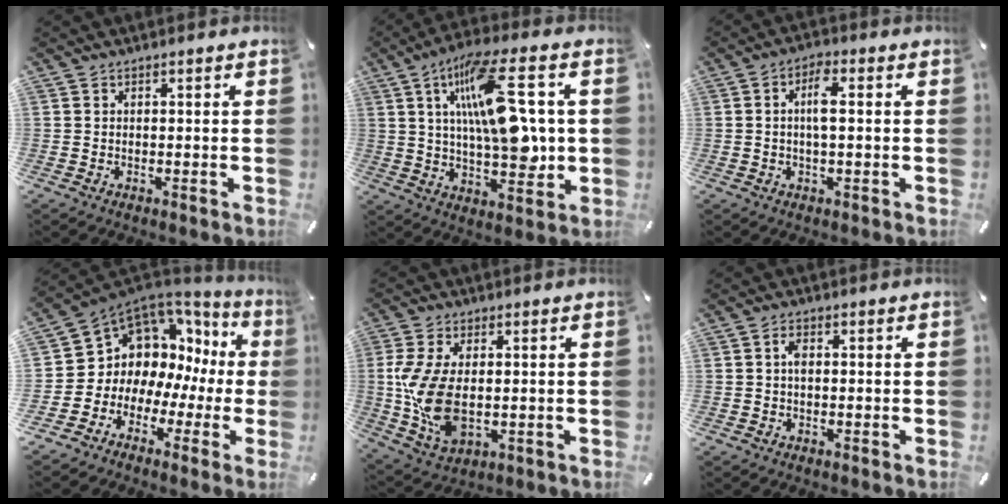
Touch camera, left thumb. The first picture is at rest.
{"total": 19.8, "force": [4.8, 7.7, 17.6], "torque": [-0.305, -0.012, 0.070]}
{"total": 5.2, "force": [0.5, 1.9, 4.9], "torque": [-0.088, 0.008, 0.005]}
{"total": 8.9, "force": [3.2, 8.0, 2.0], "torque": [-0.054, -0.053, 0.071]}
{"total": 12.7, "force": [0.0, 7.3, 10.4], "torque": [-0.244, -0.014, 0.001]}
{"total": 2.0, "force": [0.1, 1.0, 1.7], "torque": [-0.034, 0.002, 0.000]}